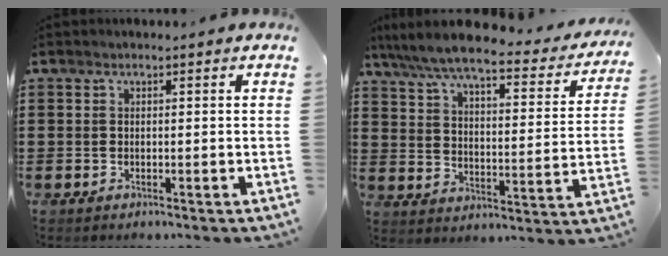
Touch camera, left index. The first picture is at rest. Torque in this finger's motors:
{"motor_torque": [1.11, -1.03, 0.38, 0.21]}